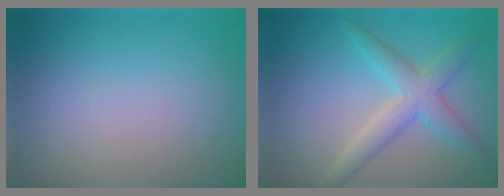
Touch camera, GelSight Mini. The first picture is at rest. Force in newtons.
{"total": 3.8, "press": 3.8, "slide": 0.1}